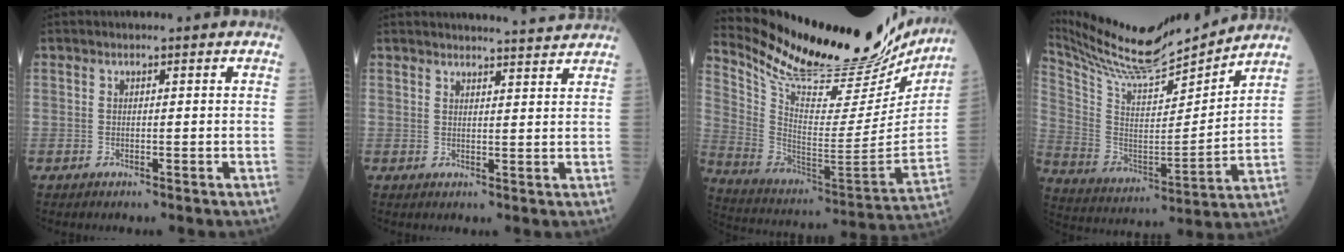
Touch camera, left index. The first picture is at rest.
{"total": 8.1, "force": [8.0, 0.1, 1.3], "torque": [-0.010, 0.003, 0.090]}
{"total": 30.2, "force": [26.4, 6.5, 13.2], "torque": [-0.224, -0.068, 0.383]}
{"total": 19.2, "force": [18.0, 1.6, 6.5], "torque": [-0.137, -0.019, 0.308]}